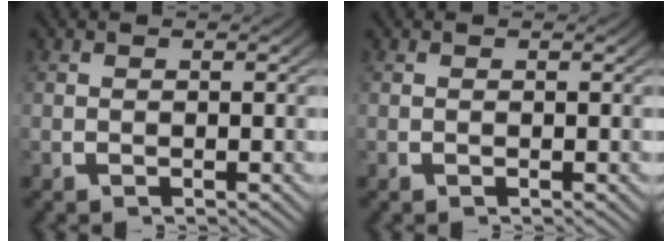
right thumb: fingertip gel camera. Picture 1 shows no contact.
{"total": 0.0}